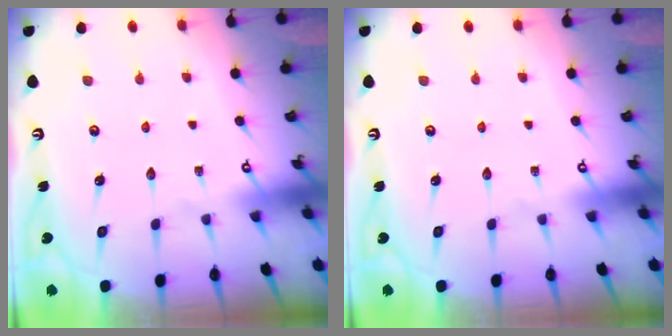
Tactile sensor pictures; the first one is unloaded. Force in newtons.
{"total": 0.0}